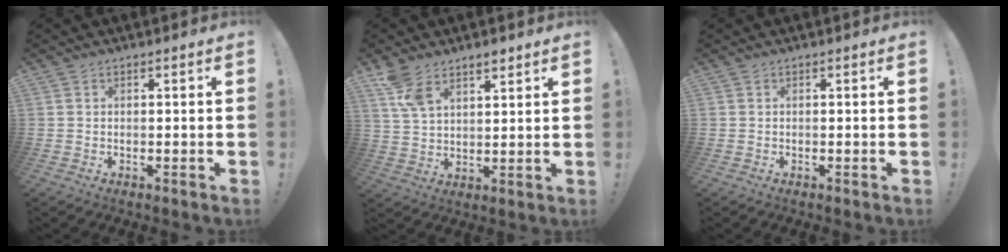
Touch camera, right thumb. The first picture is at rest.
{"total": 8.0, "force": [5.8, 3.8, 4.1], "torque": [-0.071, -0.026, 0.110]}
{"total": 0.0}